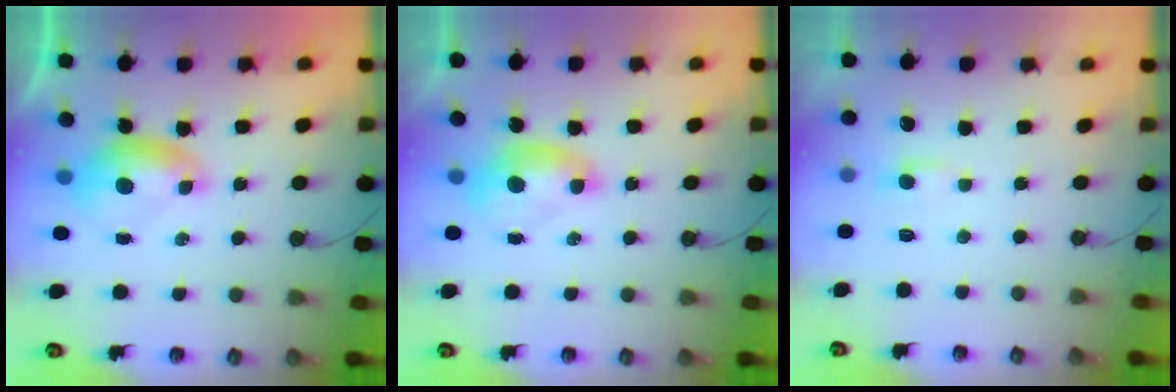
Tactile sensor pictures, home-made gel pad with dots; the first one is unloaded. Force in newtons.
{"total": 1.2, "press": 1.2, "slide": 0.3}
{"total": 2.3, "press": 2.3, "slide": 0.3}